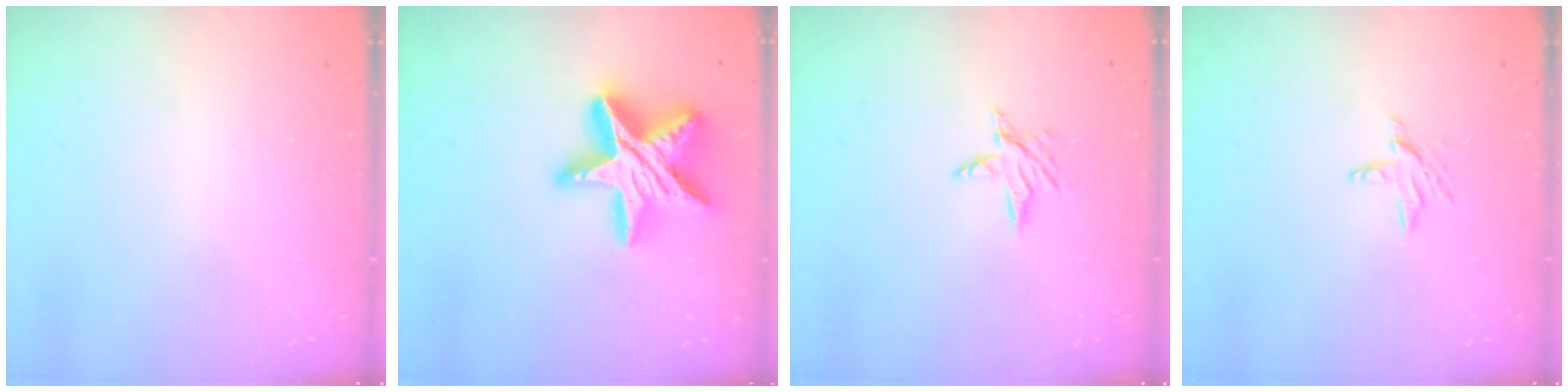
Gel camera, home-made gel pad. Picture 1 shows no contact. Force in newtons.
{"total": 21.2, "press": 21.2, "slide": 1.6}
{"total": 5.6, "press": 5.6, "slide": 0.5}
{"total": 3.6, "press": 3.6, "slide": 0.4}